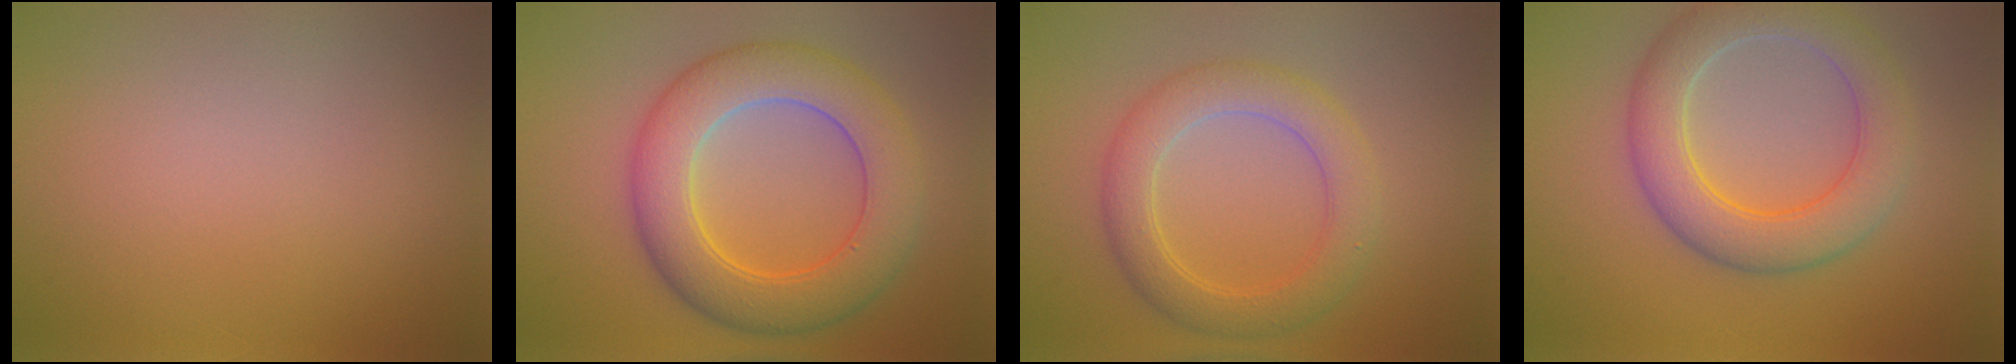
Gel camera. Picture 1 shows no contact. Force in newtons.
{"total": 8.1, "press": 8.1, "slide": 0.3}
{"total": 4.7, "press": 4.7, "slide": 0.1}
{"total": 6.4, "press": 6.4, "slide": 0.3}